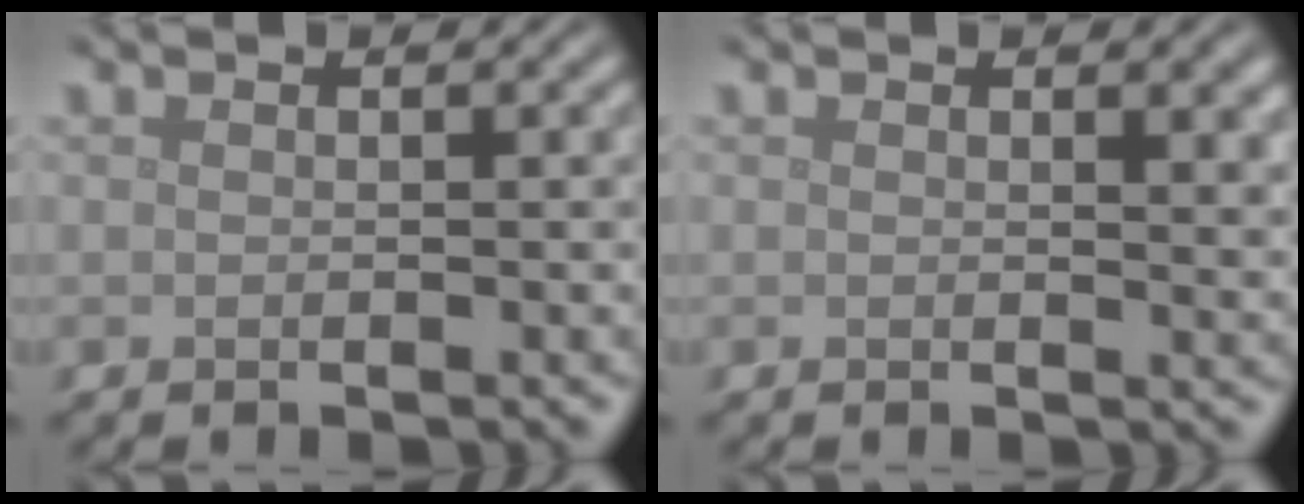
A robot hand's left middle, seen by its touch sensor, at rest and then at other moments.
{"total": 1.7, "force": [0.8, 0.5, 1.5], "torque": [-0.013, -0.002, 0.013]}